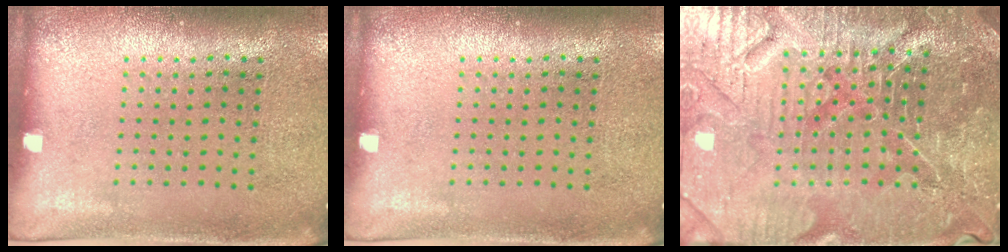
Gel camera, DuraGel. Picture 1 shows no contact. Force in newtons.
{"total": 0.0}
{"total": 5.8, "press": 5.3, "slide": 2.1}